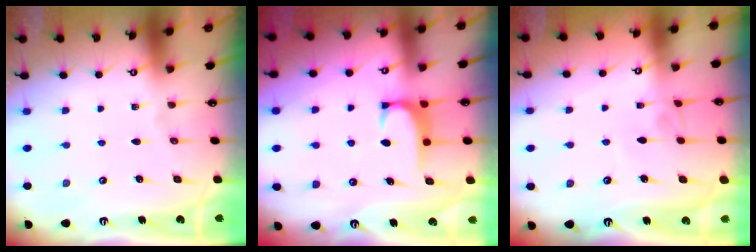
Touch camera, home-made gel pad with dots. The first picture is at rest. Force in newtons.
{"total": 1.8, "press": 1.8, "slide": 0.5}
{"total": 4.5, "press": 4.5, "slide": 0.1}